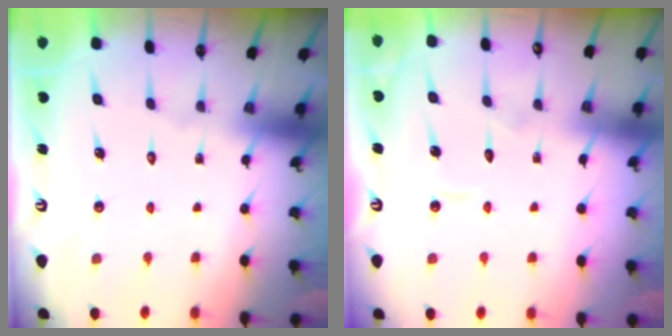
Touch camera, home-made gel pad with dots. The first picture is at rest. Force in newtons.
{"total": 2.9, "press": 2.9, "slide": 0.2}